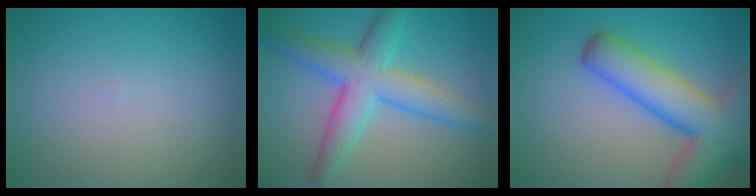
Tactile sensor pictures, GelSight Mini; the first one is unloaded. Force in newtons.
{"total": 6.6, "press": 6.6, "slide": 0.1}
{"total": 9.2, "press": 9.2, "slide": 0.4}